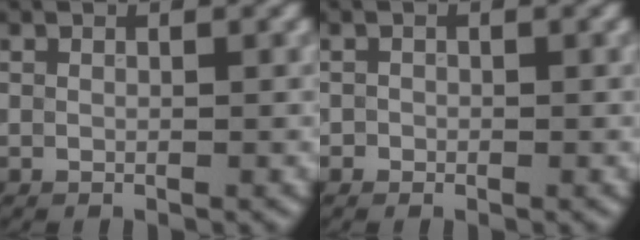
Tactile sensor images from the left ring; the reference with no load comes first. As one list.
[{"total": 0.6, "force": [-0.2, 0.6, 0.0], "torque": [0.005, -0.004, -0.005]}]